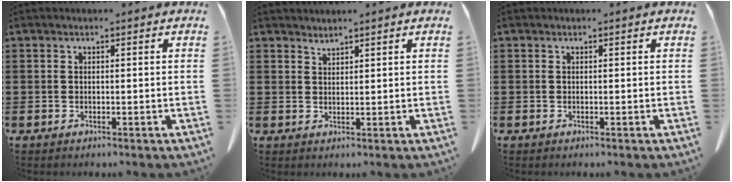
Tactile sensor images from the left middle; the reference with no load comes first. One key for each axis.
{"total": 1.5, "fx": 1.5, "fy": -0.2, "fz": 0.0, "tx": -0.003, "ty": -0.004, "tz": 0.030}
{"total": 0.0}